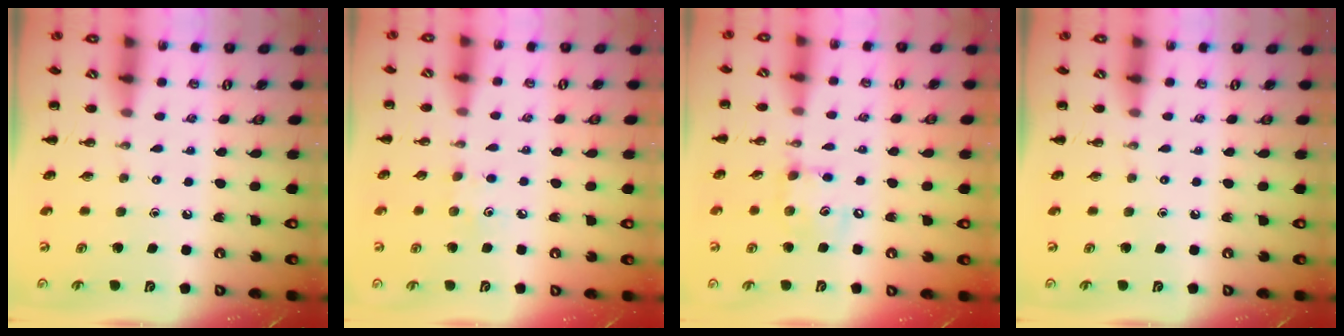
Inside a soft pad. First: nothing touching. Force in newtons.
{"total": 5.0, "press": 4.8, "slide": 1.5}
{"total": 8.9, "press": 8.9, "slide": 0.9}
{"total": 0.0}